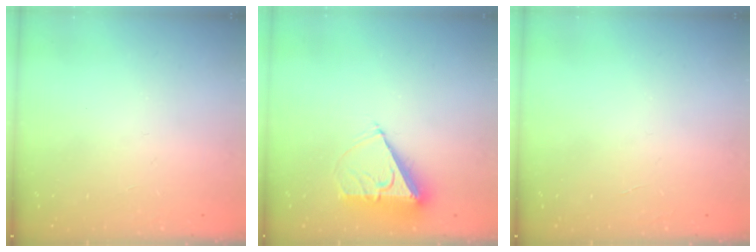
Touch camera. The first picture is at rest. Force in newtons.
{"total": 7.6, "press": 7.6, "slide": 0.2}
{"total": 0.0}